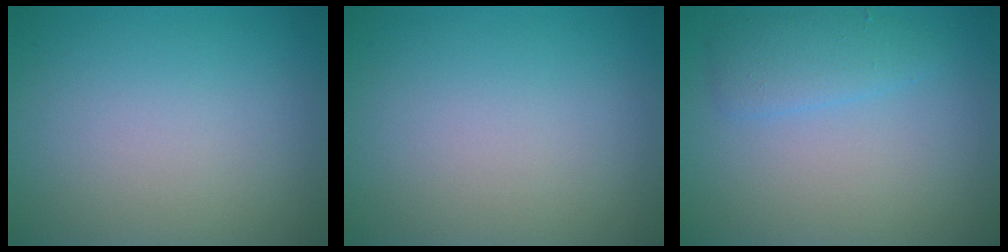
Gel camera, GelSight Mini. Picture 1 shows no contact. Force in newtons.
{"total": 0.0}
{"total": 2.3, "press": 2.3, "slide": 0.0}